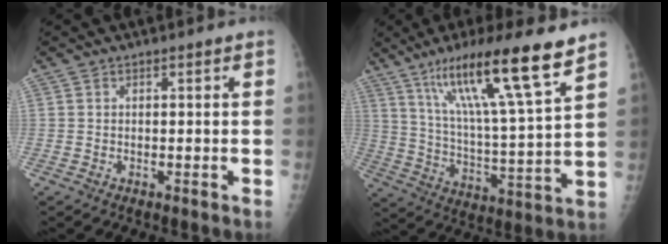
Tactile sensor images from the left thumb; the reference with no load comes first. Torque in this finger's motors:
{"motor_torque": [0.99, 0.76, 1.52, -1.25, 0.43]}